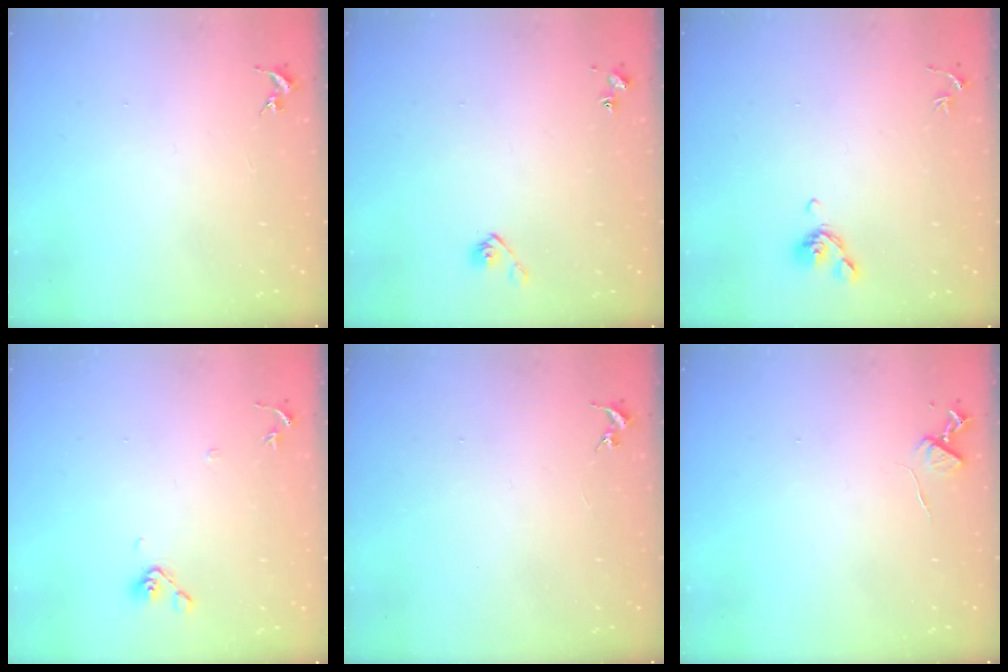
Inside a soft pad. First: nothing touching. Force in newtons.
{"total": 5.2, "press": 5.1, "slide": 0.6}
{"total": 6.9, "press": 6.8, "slide": 1.5}
{"total": 7.6, "press": 7.3, "slide": 2.0}
{"total": 0.0}
{"total": 5.7, "press": 5.6, "slide": 0.8}